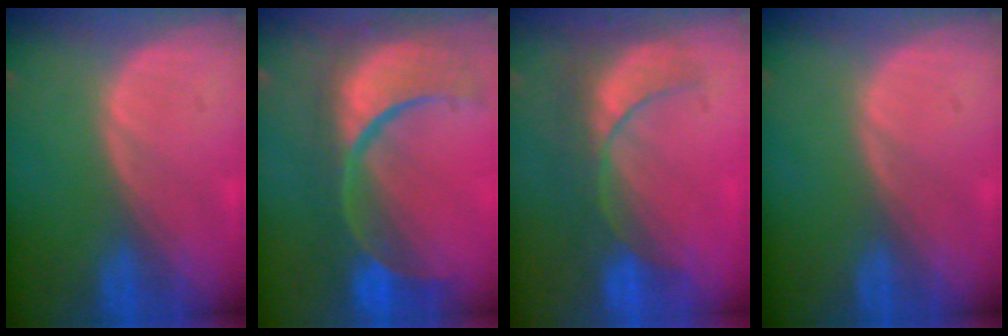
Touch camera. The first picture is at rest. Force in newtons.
{"total": 13.7, "press": 10.9, "slide": 8.4}
{"total": 8.4, "press": 7.6, "slide": 3.6}
{"total": 0.0}